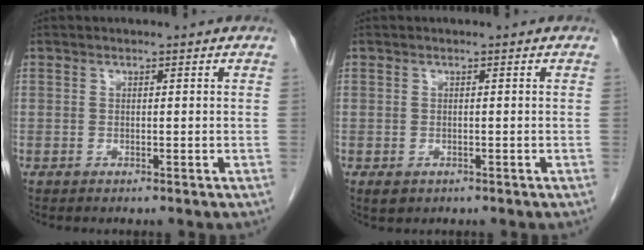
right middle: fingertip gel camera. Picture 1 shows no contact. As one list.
[{"total": 1.4, "force": [-0.7, 1.0, 0.7], "torque": [-0.012, 0.000, -0.001]}]